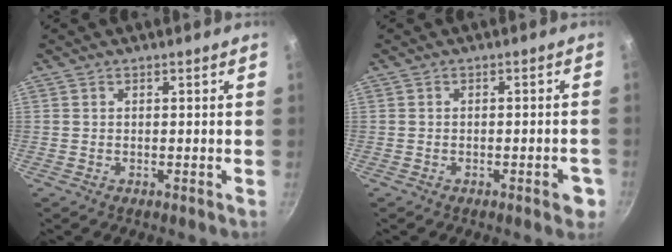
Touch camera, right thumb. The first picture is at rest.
{"total": 3.8, "force": [-1.7, 1.3, 3.1], "torque": [-0.029, 0.010, -0.021]}